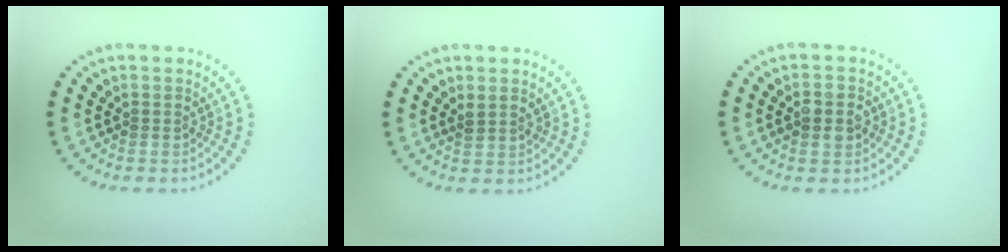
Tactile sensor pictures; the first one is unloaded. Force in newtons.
{"total": 1.1, "press": 1.0, "slide": 0.5}
{"total": 2.8, "press": 2.8, "slide": 0.2}